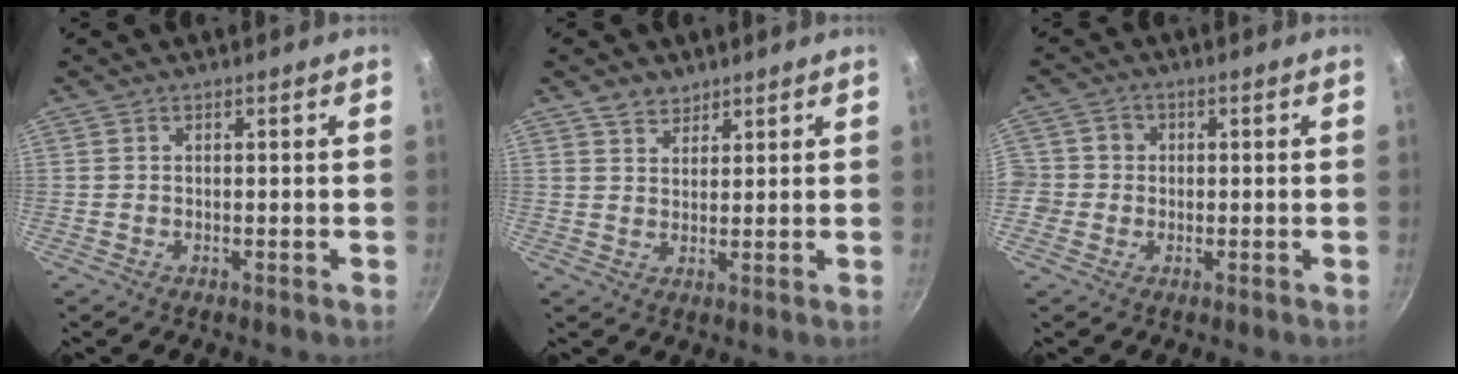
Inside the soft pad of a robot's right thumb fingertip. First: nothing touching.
{"total": 3.8, "force": [2.9, 2.3, 1.1], "torque": [-0.003, -0.011, 0.051]}
{"total": 4.2, "force": [-0.5, 4.1, 0.9], "torque": [0.008, 0.008, -0.016]}